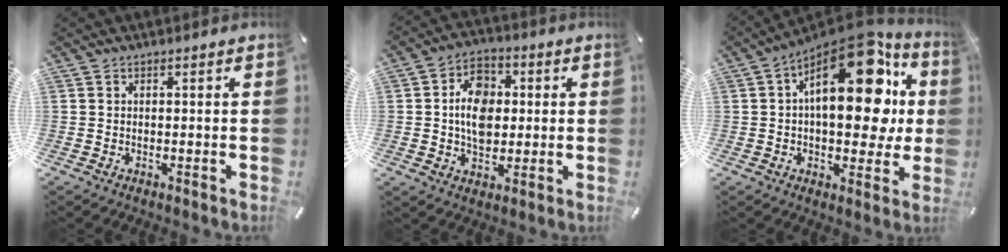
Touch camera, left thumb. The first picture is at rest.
{"total": 10.1, "force": [0.5, 7.7, 6.4], "torque": [-0.112, 0.005, 0.006]}
{"total": 24.0, "force": [7.3, 12.4, 19.2], "torque": [-0.270, -0.049, 0.118]}